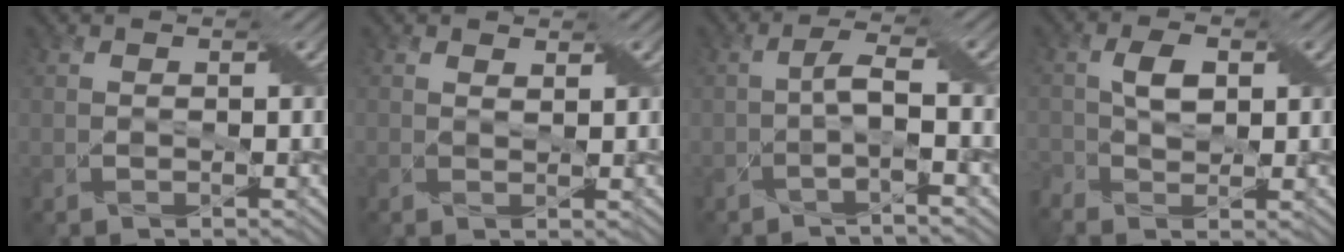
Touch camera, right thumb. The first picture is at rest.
{"total": 1.3, "force": [1.0, 0.4, 0.7], "torque": [-0.015, -0.002, 0.021]}
{"total": 2.9, "force": [-1.1, 0.0, 2.7], "torque": [-0.056, 0.010, -0.028]}
{"total": 4.0, "force": [0.2, 2.4, 3.2], "torque": [-0.078, 0.002, 0.002]}